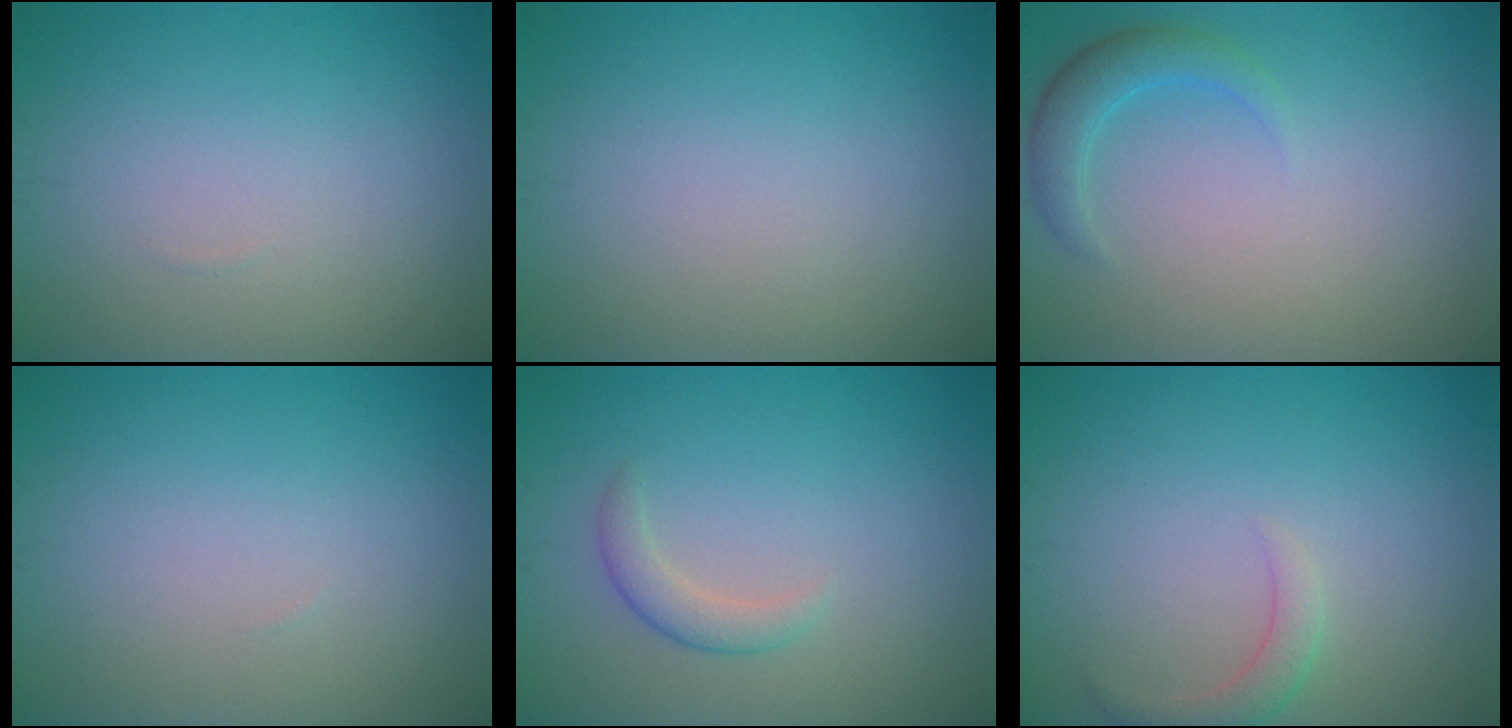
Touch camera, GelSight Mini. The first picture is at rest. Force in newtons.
{"total": 0.0}
{"total": 2.4, "press": 2.4, "slide": 0.1}
{"total": 0.0}
{"total": 1.8, "press": 1.8, "slide": 0.1}
{"total": 1.9, "press": 1.8, "slide": 0.1}